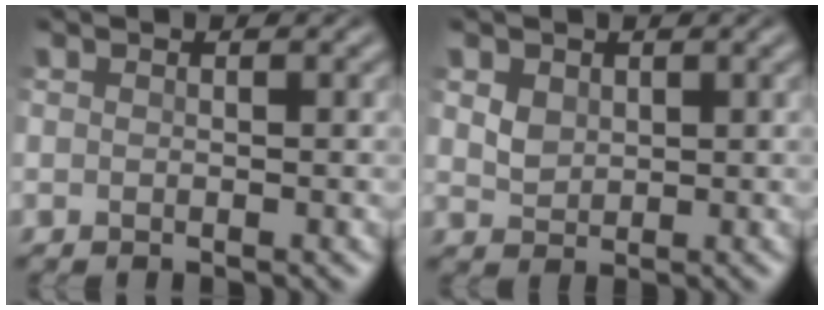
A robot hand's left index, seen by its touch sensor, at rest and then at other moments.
{"total": 1.9, "force": [0.8, 1.5, 1.0], "torque": [-0.023, 0.004, 0.010]}